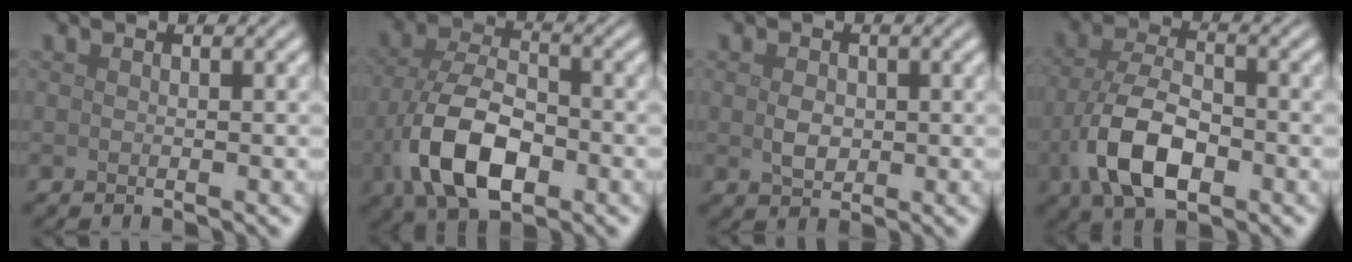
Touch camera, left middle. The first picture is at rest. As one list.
[{"total": 8.7, "force": [-3.1, 4.7, 6.6], "torque": [-0.147, -0.006, -0.065]}, {"total": 1.9, "force": [0.1, 1.4, 1.3], "torque": [-0.027, -0.002, 0.002]}, {"total": 7.4, "force": [-2.7, 3.8, 5.7], "torque": [-0.121, -0.004, -0.057]}]